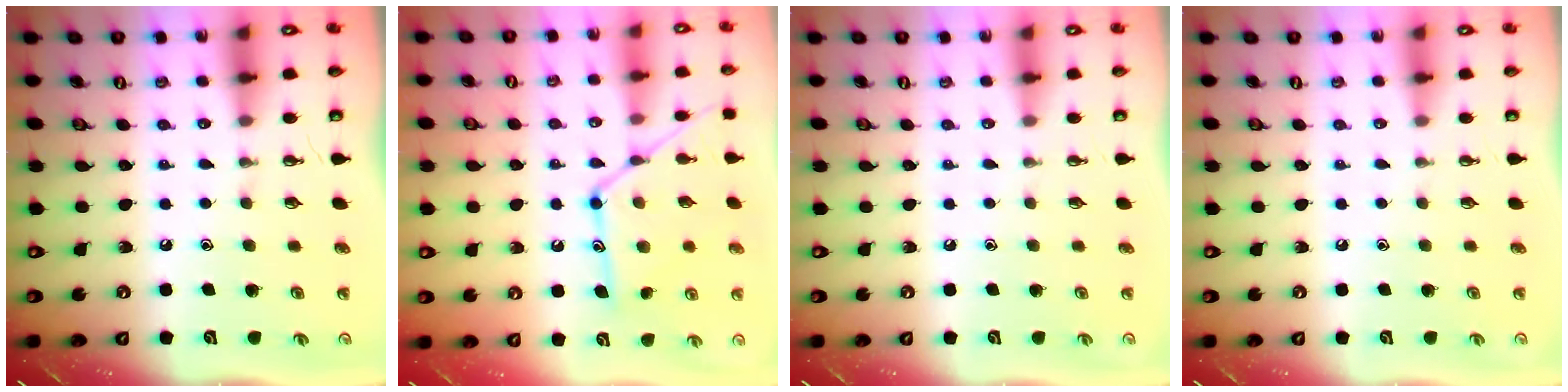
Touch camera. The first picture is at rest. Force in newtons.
{"total": 14.9, "press": 14.8, "slide": 1.2}
{"total": 0.0}
{"total": 0.0}